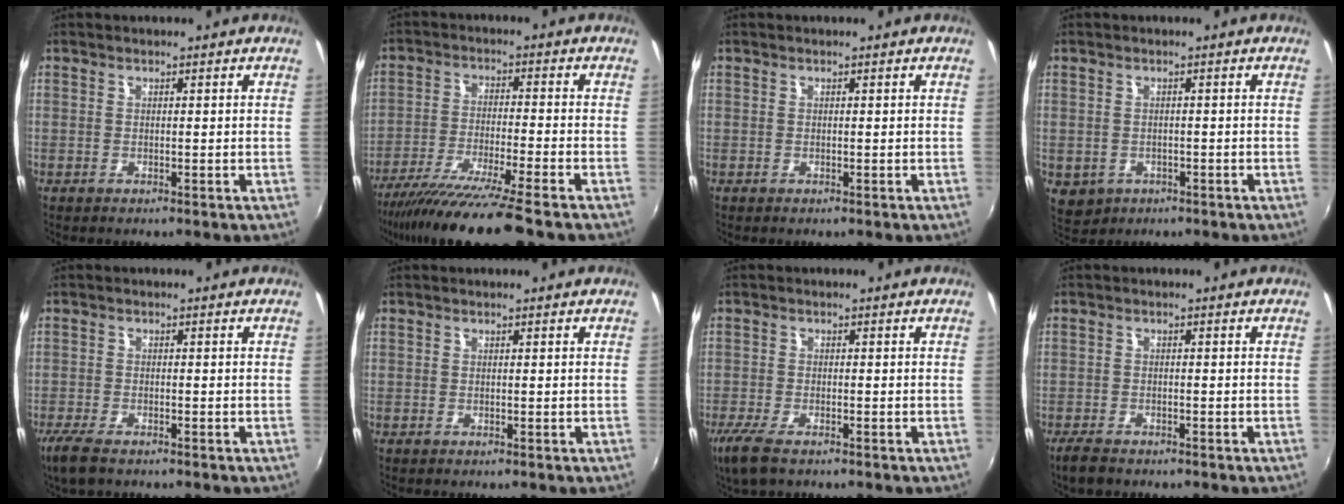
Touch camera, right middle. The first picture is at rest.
{"total": 14.4, "force": [-11.7, -0.9, 8.3], "torque": [-0.169, -0.039, -0.198]}
{"total": 0.0}
{"total": 4.1, "force": [-1.2, 3.5, 1.8], "torque": [-0.039, -0.006, -0.009]}
{"total": 5.1, "force": [-3.8, 1.5, 3.0], "torque": [-0.079, -0.017, -0.073]}
{"total": 0.0}
{"total": 5.8, "force": [-4.0, 1.7, 3.8], "torque": [-0.095, -0.020, -0.077]}
{"total": 3.5, "force": [-2.9, 1.3, 1.6], "torque": [-0.047, -0.009, -0.055]}